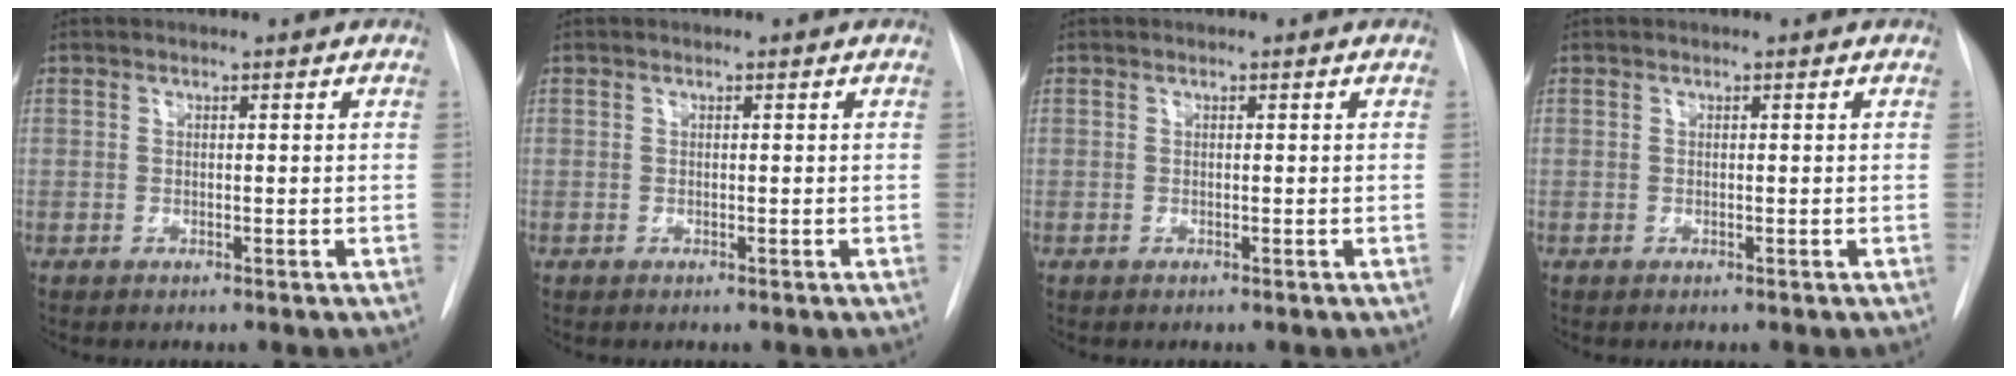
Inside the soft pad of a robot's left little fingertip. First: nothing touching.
{"total": 0.0}
{"total": 0.0}
{"total": 0.0}